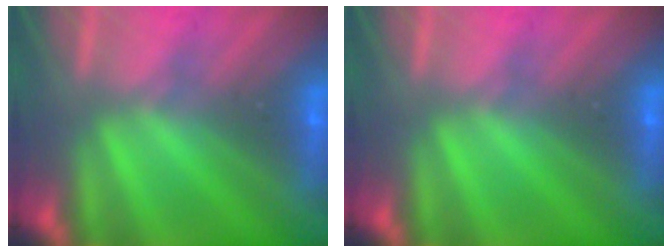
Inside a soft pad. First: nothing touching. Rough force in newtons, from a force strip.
{"total": 0.0}